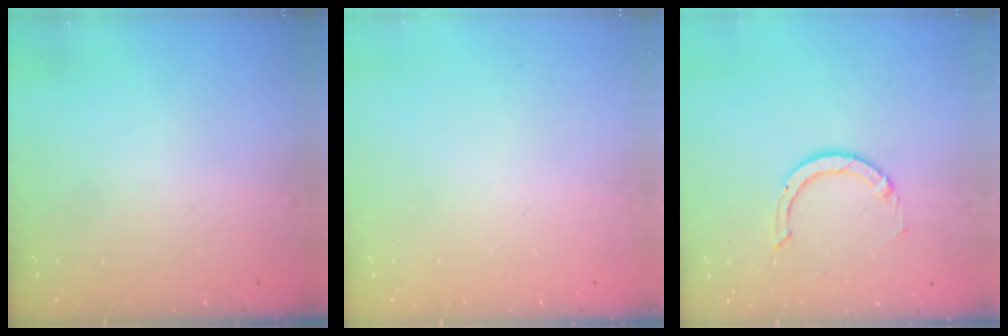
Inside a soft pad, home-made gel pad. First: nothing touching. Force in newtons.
{"total": 0.0}
{"total": 2.8, "press": 2.8, "slide": 0.2}